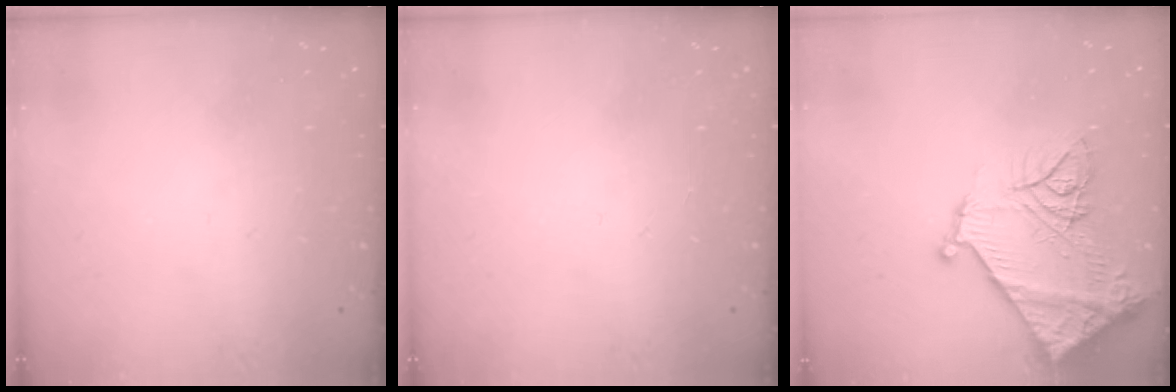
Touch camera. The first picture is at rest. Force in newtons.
{"total": 0.0}
{"total": 19.9, "press": 19.8, "slide": 2.1}